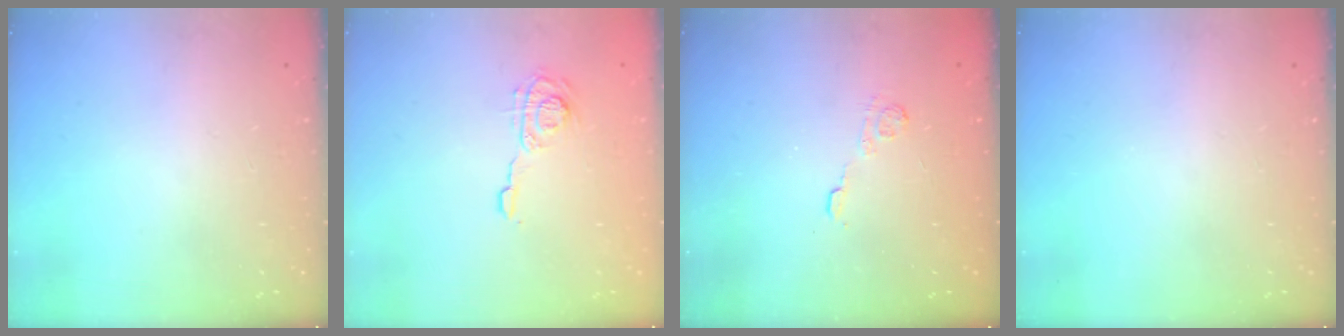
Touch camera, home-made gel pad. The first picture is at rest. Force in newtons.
{"total": 6.6, "press": 6.6, "slide": 0.9}
{"total": 2.7, "press": 2.3, "slide": 1.4}
{"total": 0.0}